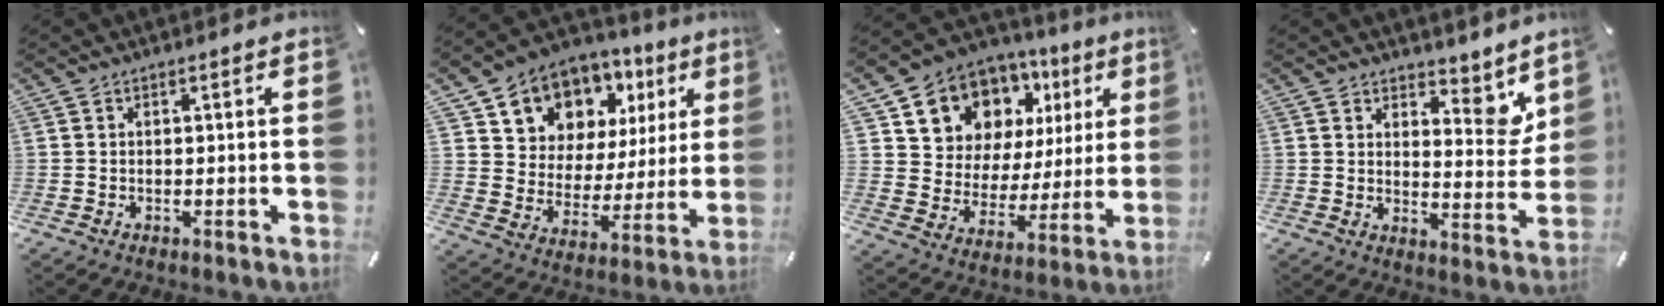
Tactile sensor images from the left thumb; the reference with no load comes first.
{"total": 10.6, "force": [7.7, 7.2, 1.0], "torque": [-0.039, -0.076, 0.143]}
{"total": 11.6, "force": [8.1, 8.1, 2.1], "torque": [-0.054, -0.078, 0.149]}
{"total": 8.4, "force": [5.5, 4.8, 4.2], "torque": [-0.028, -0.052, 0.092]}